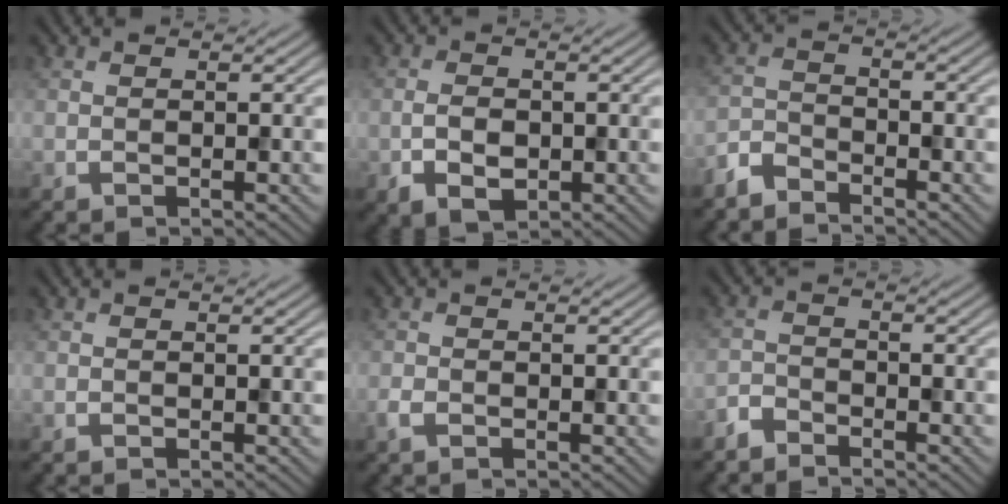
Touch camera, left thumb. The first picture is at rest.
{"total": 3.6, "force": [-0.9, 2.3, 2.5], "torque": [-0.053, -0.006, -0.015]}
{"total": 3.6, "force": [-3.2, 1.1, 1.0], "torque": [-0.023, -0.005, -0.082]}
{"total": 0.0}
{"total": 1.4, "force": [-0.9, 0.8, 0.8], "torque": [-0.020, -0.001, -0.019]}
{"total": 2.7, "force": [-2.5, 0.7, 0.6], "torque": [-0.012, -0.004, -0.062]}